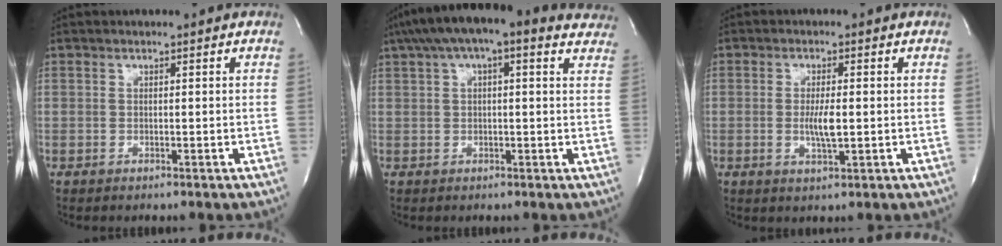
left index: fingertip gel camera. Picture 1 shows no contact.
{"total": 16.4, "force": [11.9, 4.8, 10.2], "torque": [-0.170, 0.067, 0.152]}
{"total": 3.9, "force": [-0.4, 0.7, 3.8], "torque": [-0.076, -0.006, -0.005]}